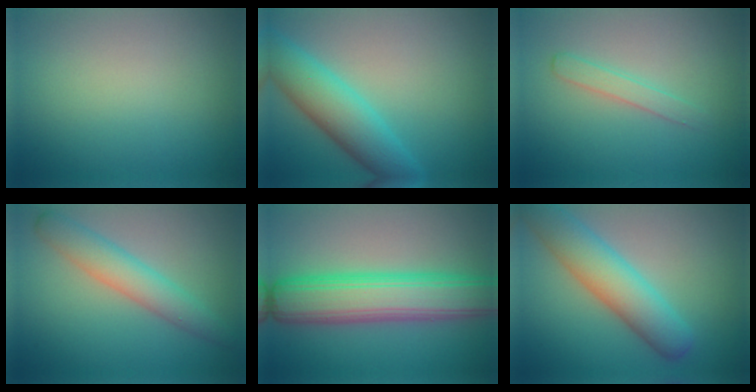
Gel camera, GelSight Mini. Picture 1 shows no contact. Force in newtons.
{"total": 5.7, "press": 5.7, "slide": 0.1}
{"total": 1.6, "press": 1.6, "slide": 0.0}
{"total": 4.0, "press": 4.0, "slide": 0.1}
{"total": 8.3, "press": 8.3, "slide": 0.2}
{"total": 6.4, "press": 6.4, "slide": 0.4}